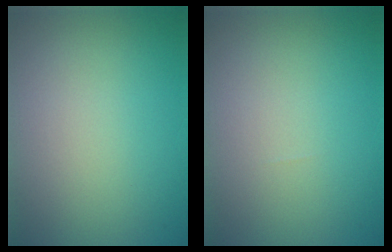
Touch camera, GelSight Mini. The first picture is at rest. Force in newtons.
{"total": 0.0}